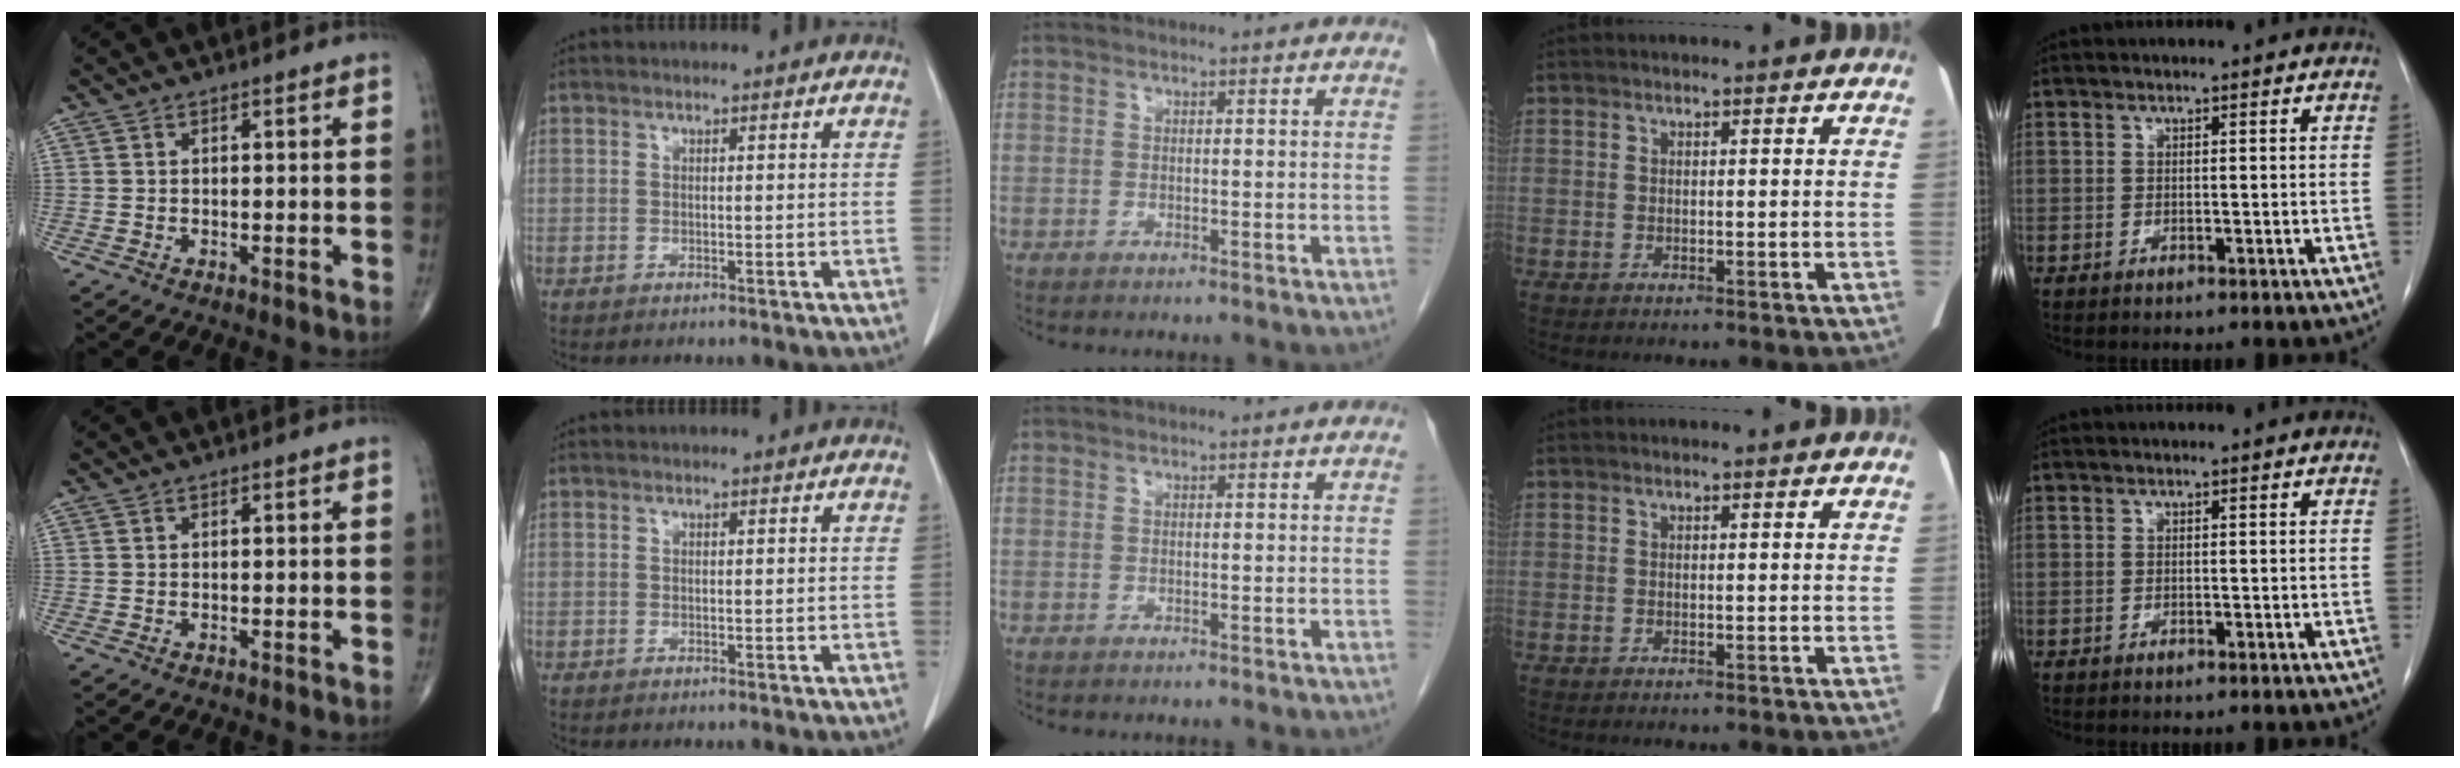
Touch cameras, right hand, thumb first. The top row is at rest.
{}